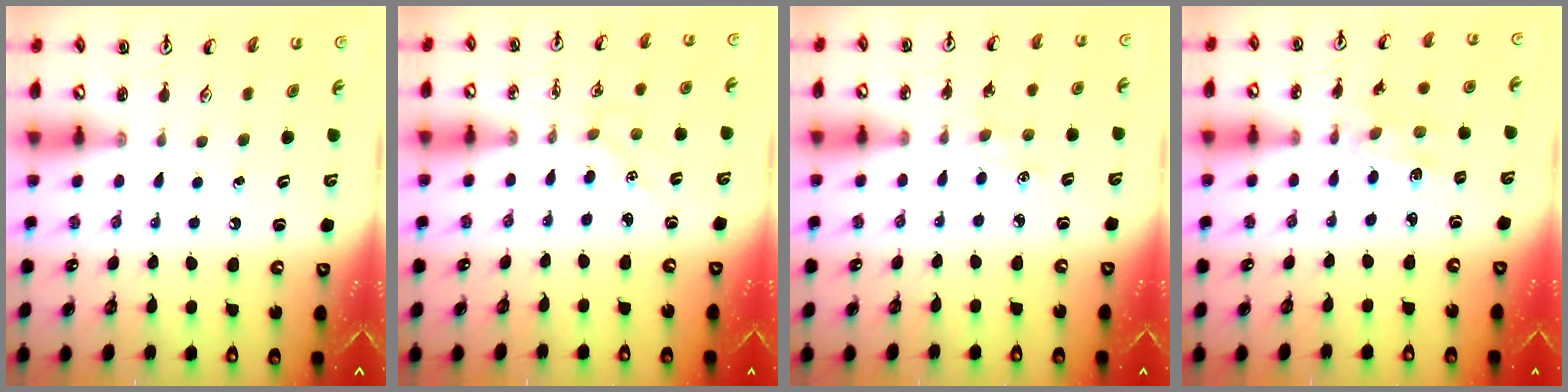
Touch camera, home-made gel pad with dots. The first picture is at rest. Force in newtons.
{"total": 2.1, "press": 2.1, "slide": 0.3}
{"total": 1.2, "press": 1.2, "slide": 0.3}
{"total": 2.9, "press": 2.9, "slide": 0.2}